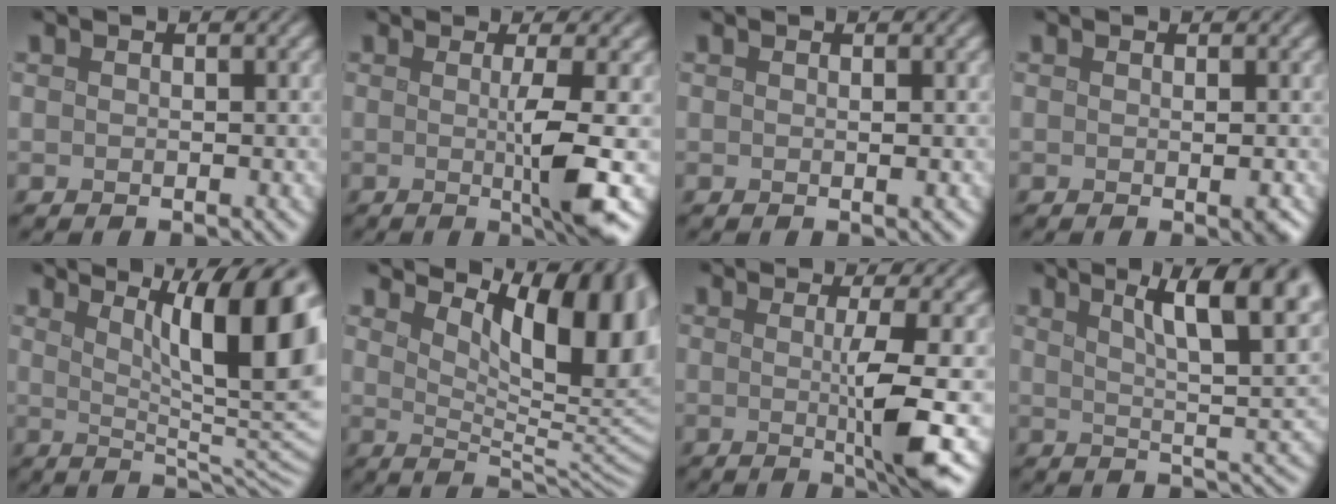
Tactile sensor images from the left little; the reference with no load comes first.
{"total": 5.0, "force": [-0.4, 0.3, 5.0], "torque": [-0.085, -0.007, -0.004]}
{"total": 0.7, "force": [0.1, 0.1, 0.6], "torque": [-0.005, 0.001, -0.001]}
{"total": 1.6, "force": [-0.1, 0.3, 1.5], "torque": [-0.012, 0.000, -0.004]}
{"total": 13.0, "force": [4.4, 3.2, 11.8], "torque": [-0.121, 0.001, 0.067]}
{"total": 11.7, "force": [5.8, 4.0, 9.4], "torque": [-0.112, -0.005, 0.092]}
{"total": 5.6, "force": [-0.4, 0.3, 5.6], "torque": [-0.096, -0.008, -0.004]}
{"total": 11.2, "force": [5.2, 3.3, 9.4], "torque": [-0.100, 0.018, 0.068]}